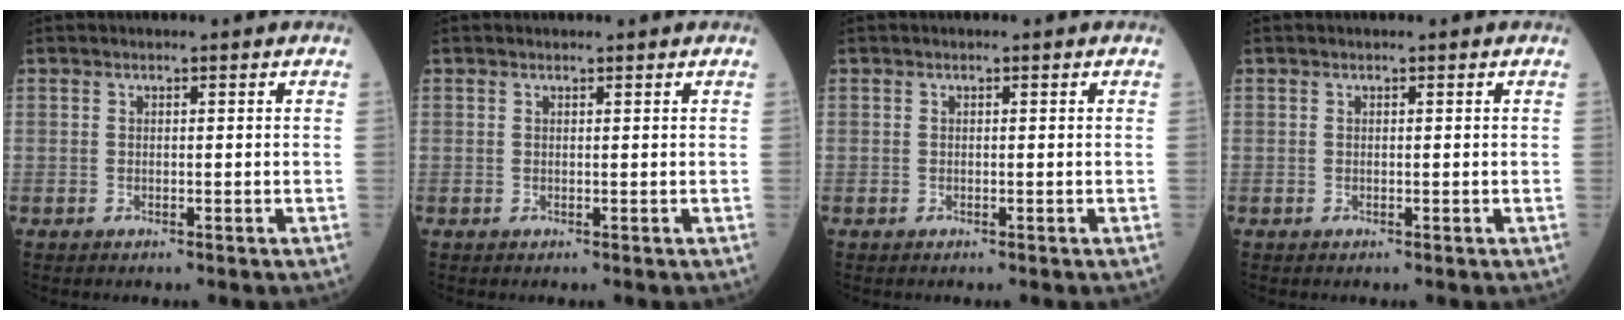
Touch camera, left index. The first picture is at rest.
{"total": 0.0}
{"total": 0.0}
{"total": 0.0}